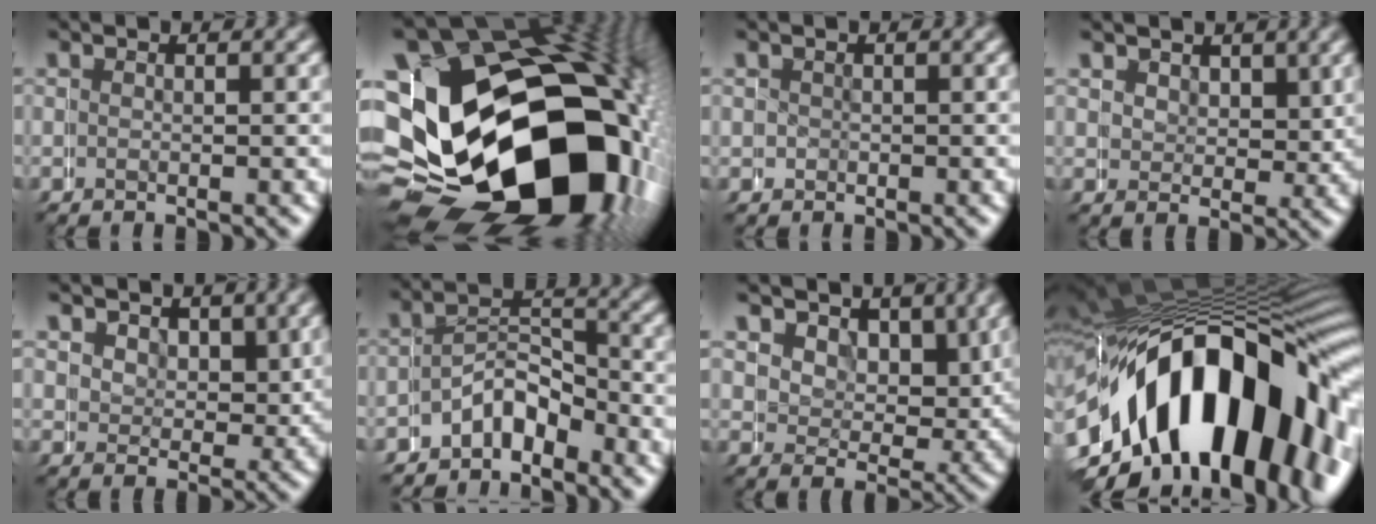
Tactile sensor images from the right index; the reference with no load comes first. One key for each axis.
{"total": 35.4, "fx": -5.5, "fy": 25.9, "fz": 23.5, "tx": -0.428, "ty": -0.094, "tz": -0.074}
{"total": 1.1, "fx": 0.1, "fy": 1.1, "fz": -0.1, "tx": -0.004, "ty": 0.000, "tz": 0.002}
{"total": 2.2, "fx": 1.4, "fy": 1.7, "fz": 0.5, "tx": -0.007, "ty": -0.003, "tz": 0.028}
{"total": 3.2, "fx": 1.6, "fy": 2.5, "fz": 1.1, "tx": -0.021, "ty": -0.008, "tz": 0.031}
{"total": 3.7, "fx": -2.6, "fy": 2.3, "fz": 1.2, "tx": -0.004, "ty": 0.013, "tz": -0.059}
{"total": 6.4, "fx": 2.0, "fy": 5.2, "fz": 3.2, "tx": -0.055, "ty": -0.007, "tz": 0.026}
{"total": 26.0, "fx": -4.6, "fy": 15.9, "fz": 20.1, "tx": -0.333, "ty": -0.005, "tz": -0.068}